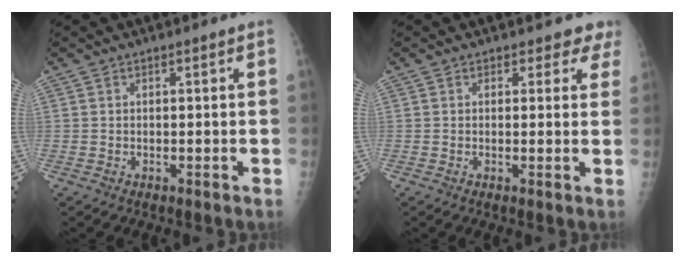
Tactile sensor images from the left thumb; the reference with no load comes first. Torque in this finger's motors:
{"motor_torque": [-0.13, 0.01, 0.06, 0.11, 0.05]}